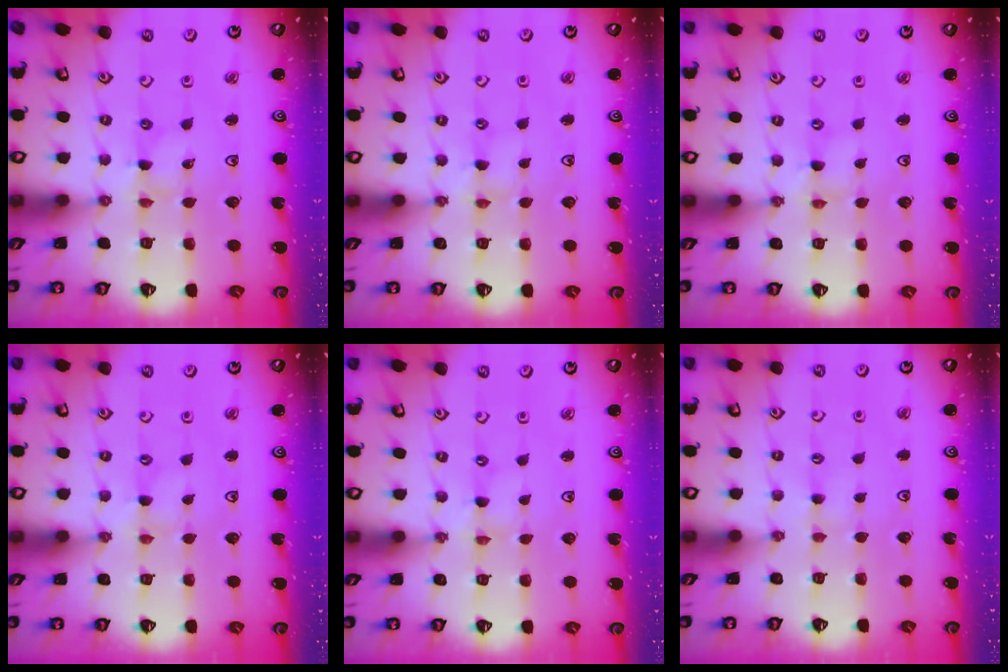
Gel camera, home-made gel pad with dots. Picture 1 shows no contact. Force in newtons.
{"total": 2.1, "press": 2.1, "slide": 0.4}
{"total": 1.4, "press": 1.4, "slide": 0.2}
{"total": 1.6, "press": 1.6, "slide": 0.3}
{"total": 0.0}
{"total": 2.3, "press": 2.3, "slide": 0.3}